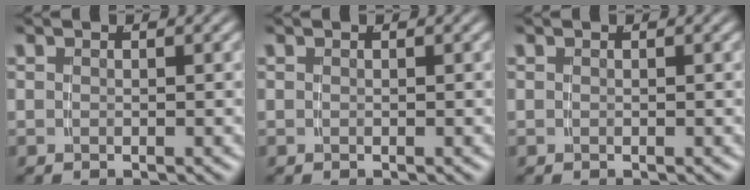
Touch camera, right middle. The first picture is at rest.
{"total": 0.0}
{"total": 0.0}